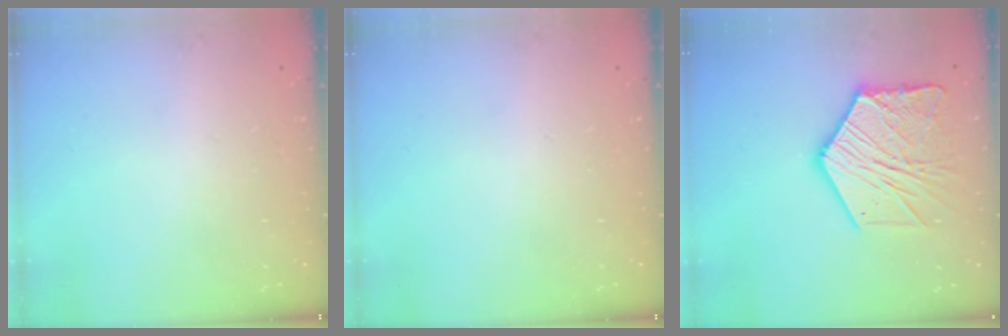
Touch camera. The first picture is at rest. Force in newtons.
{"total": 0.0}
{"total": 17.4, "press": 17.4, "slide": 1.6}